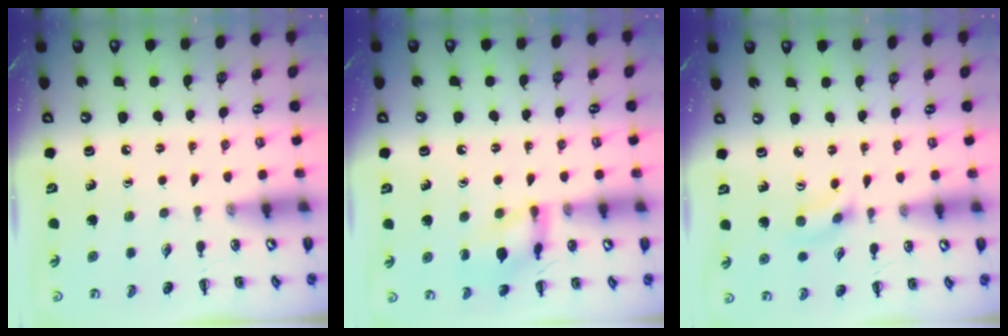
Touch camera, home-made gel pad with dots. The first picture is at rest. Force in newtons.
{"total": 11.9, "press": 11.8, "slide": 0.6}
{"total": 2.8, "press": 2.6, "slide": 1.0}